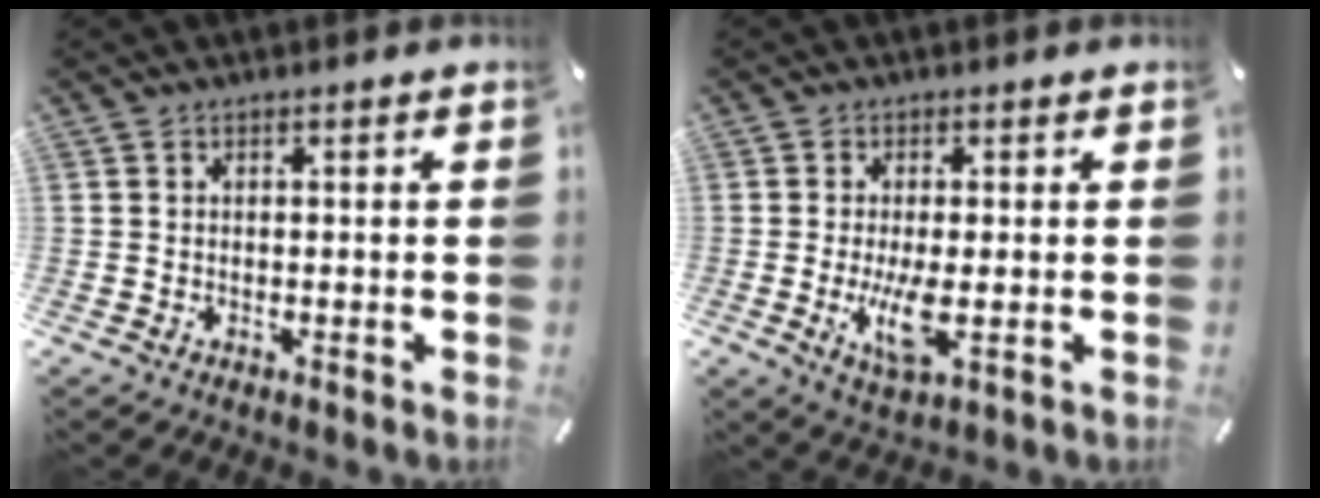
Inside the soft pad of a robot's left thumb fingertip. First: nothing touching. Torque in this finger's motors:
{"motor_torque": [0.72, 0.81, 0.02, -0.13, 0.08]}